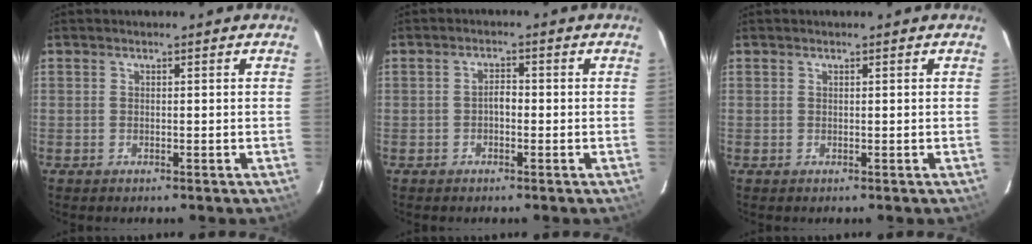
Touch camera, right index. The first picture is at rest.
{"total": 1.7, "force": [-0.6, 1.0, 1.3], "torque": [-0.024, 0.008, -0.012]}
{"total": 0.0}